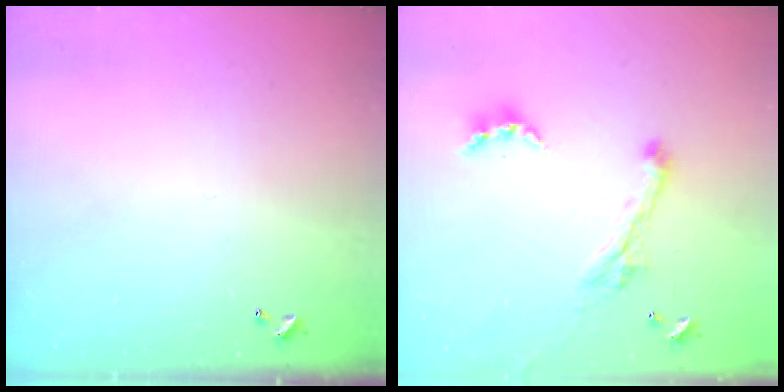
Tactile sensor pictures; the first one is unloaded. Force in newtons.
{"total": 2.8, "press": 2.5, "slide": 1.3}